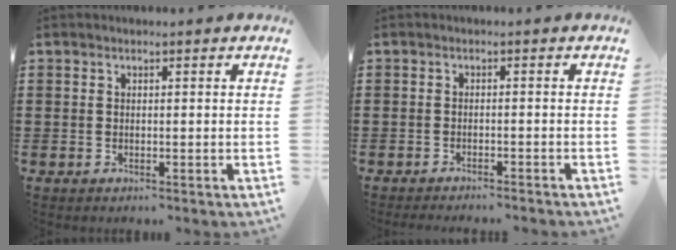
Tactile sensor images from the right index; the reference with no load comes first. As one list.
[{"total": 1.4, "force": [-1.4, -0.3, 0.3], "torque": [-0.005, 0.000, -0.027]}]